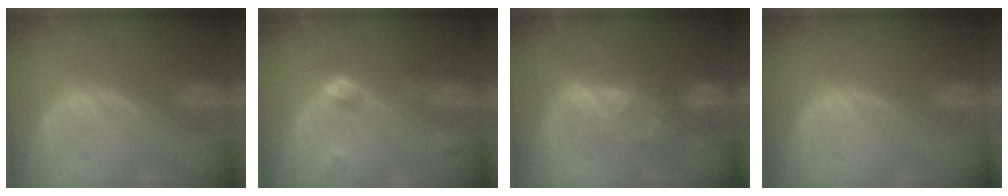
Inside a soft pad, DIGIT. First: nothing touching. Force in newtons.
{"total": 4.6, "press": 4.2, "slide": 2.0}
{"total": 7.0, "press": 6.7, "slide": 2.2}
{"total": 0.0}